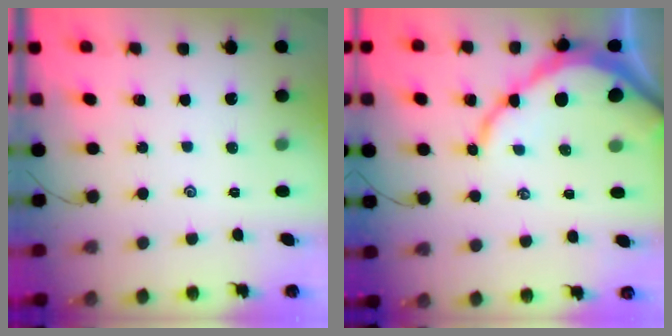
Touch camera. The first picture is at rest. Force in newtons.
{"total": 9.2, "press": 9.1, "slide": 1.0}